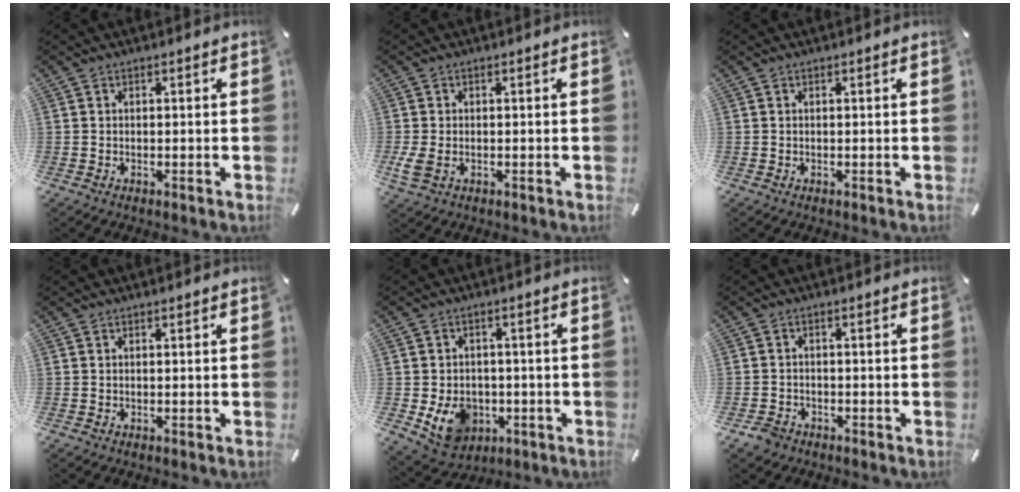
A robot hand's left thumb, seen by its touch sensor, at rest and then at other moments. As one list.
[{"total": 3.3, "force": [-0.5, 2.3, 2.3], "torque": [-0.056, -0.003, -0.009]}, {"total": 0.0}, {"total": 0.0}, {"total": 9.1, "force": [-2.4, 7.6, 4.4], "torque": [-0.083, 0.011, -0.041]}, {"total": 3.2, "force": [-2.3, 2.1, 0.8], "torque": [-0.018, 0.009, -0.045]}]